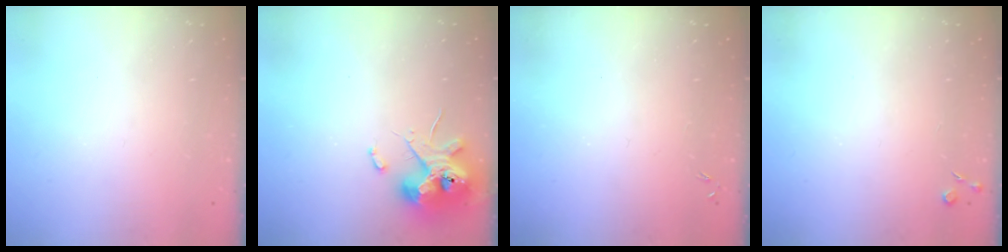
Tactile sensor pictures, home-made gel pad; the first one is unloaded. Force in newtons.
{"total": 11.6, "press": 11.5, "slide": 1.7}
{"total": 0.0}
{"total": 4.2, "press": 4.1, "slide": 0.6}